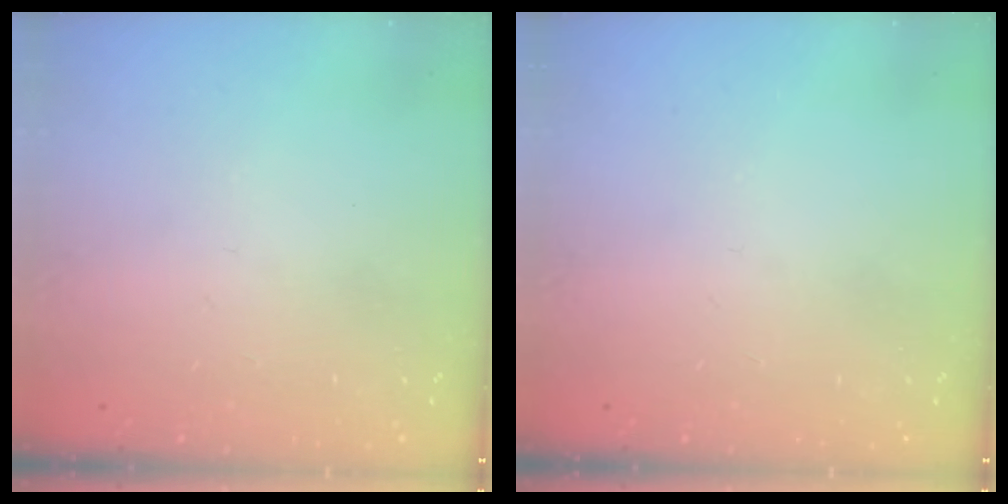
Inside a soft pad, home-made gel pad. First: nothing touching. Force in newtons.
{"total": 0.0}